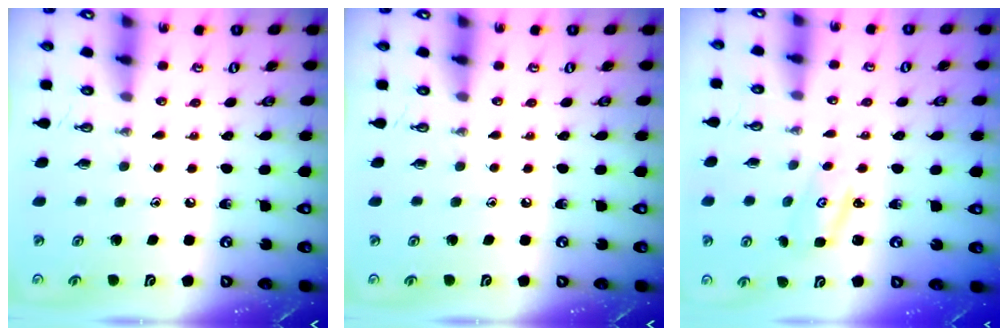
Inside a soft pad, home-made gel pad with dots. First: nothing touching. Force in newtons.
{"total": 0.0}
{"total": 2.7, "press": 2.7, "slide": 0.4}